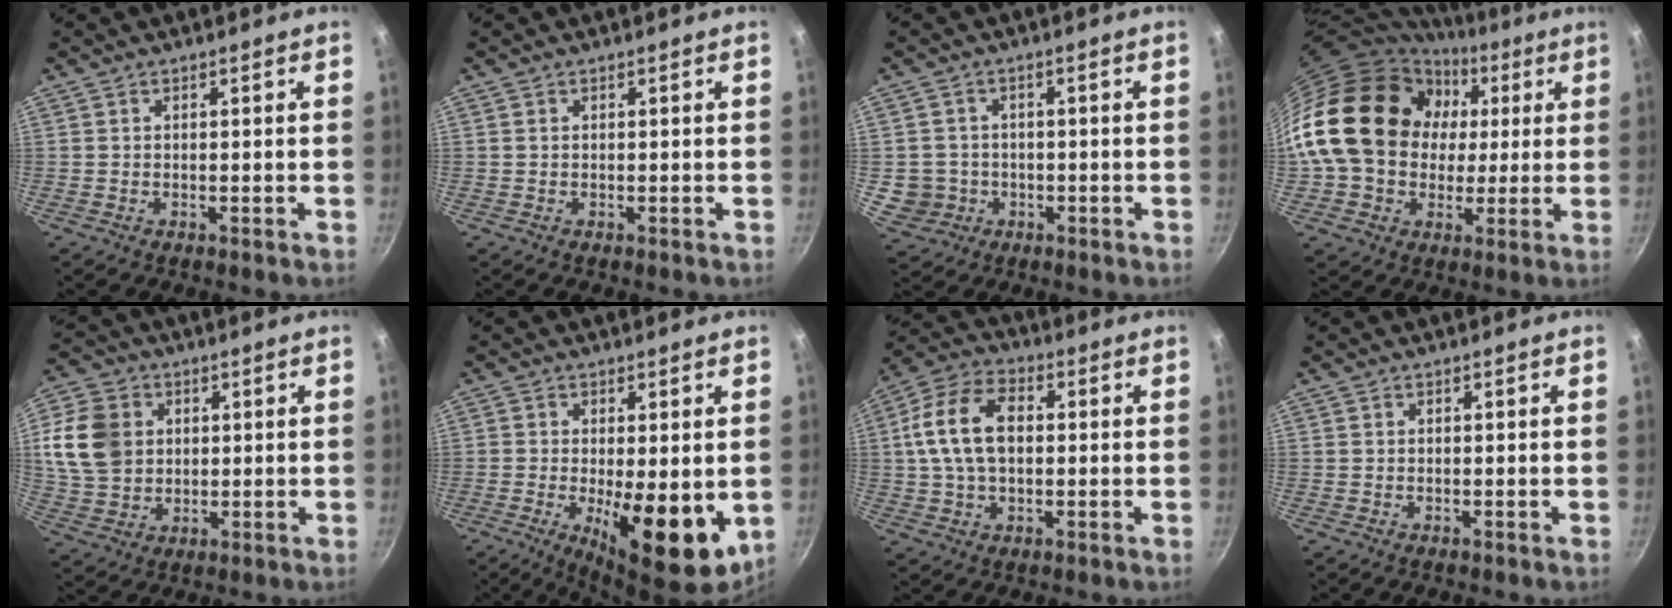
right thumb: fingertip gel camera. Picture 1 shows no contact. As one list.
[{"total": 0.0}, {"total": 5.8, "force": [-0.8, 5.6, 1.3], "torque": [-0.003, 0.013, 0.000]}, {"total": 24.9, "force": [3.1, 19.9, 14.6], "torque": [-0.259, 0.041, 0.059]}, {"total": 12.6, "force": [2.7, 10.2, 6.9], "torque": [-0.116, 0.000, 0.055]}, {"total": 12.9, "force": [-2.4, 4.7, 11.8], "torque": [-0.159, -0.011, -0.022]}, {"total": 13.3, "force": [1.4, 8.4, 10.1], "torque": [-0.179, 0.023, 0.015]}, {"total": 0.0}]